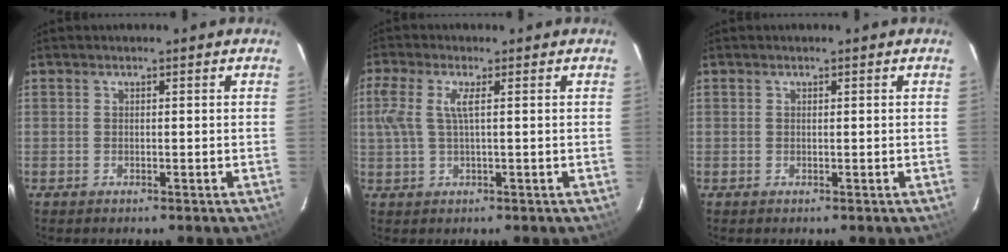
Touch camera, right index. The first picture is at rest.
{"total": 4.8, "force": [0.9, 0.8, 4.6], "torque": [-0.108, 0.005, 0.020]}
{"total": 0.0}